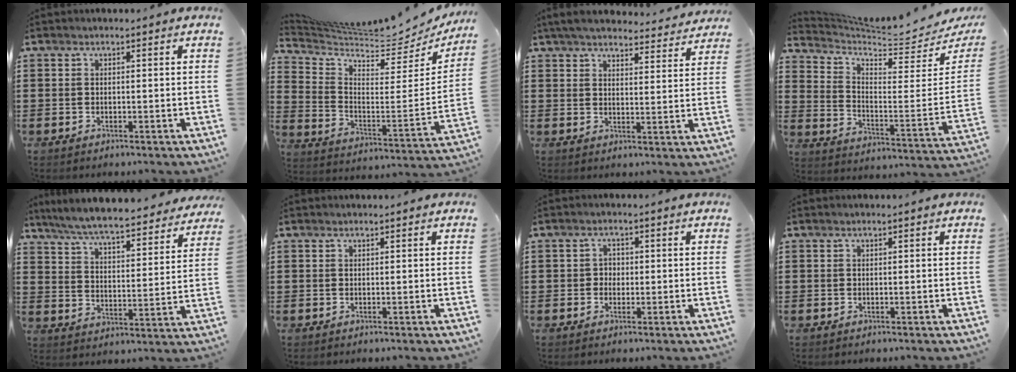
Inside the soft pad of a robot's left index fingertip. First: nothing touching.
{"total": 5.7, "force": [5.6, 0.7, 1.2], "torque": [-0.059, -0.054, 0.091]}
{"total": 4.5, "force": [4.2, 0.8, 1.5], "torque": [-0.043, -0.012, 0.075]}
{"total": 5.4, "force": [5.0, 1.1, 1.8], "torque": [-0.061, -0.050, 0.079]}
{"total": 6.5, "force": [6.2, -0.1, 2.1], "torque": [-0.068, -0.045, 0.105]}
{"total": 0.0}
{"total": 1.5, "force": [-0.1, 1.4, 0.5], "torque": [-0.016, 0.006, -0.005]}
{"total": 0.0}